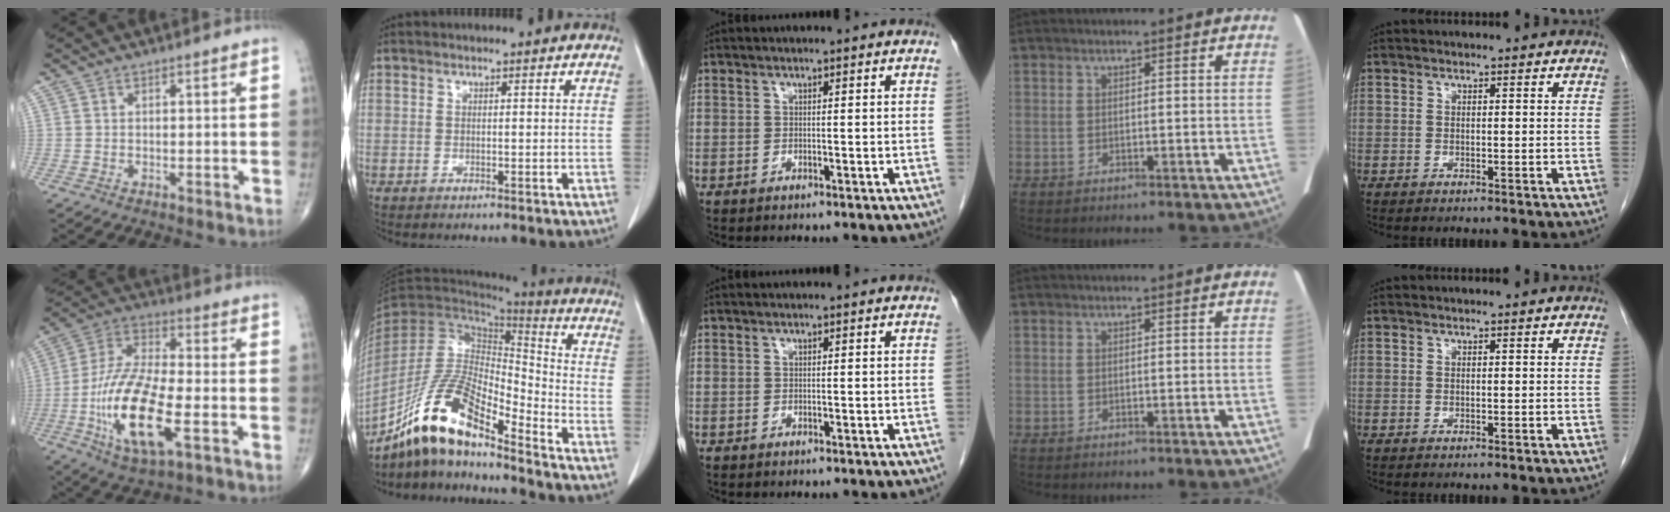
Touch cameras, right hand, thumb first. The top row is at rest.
{"thumb": {"total": 19.1, "force": [-5.7, 6.9, 16.9], "torque": [-0.341, 0.015, -0.100]}, "index": {"total": 15.4, "force": [-11.7, 3.3, 9.5], "torque": [-0.180, 0.003, -0.217]}}